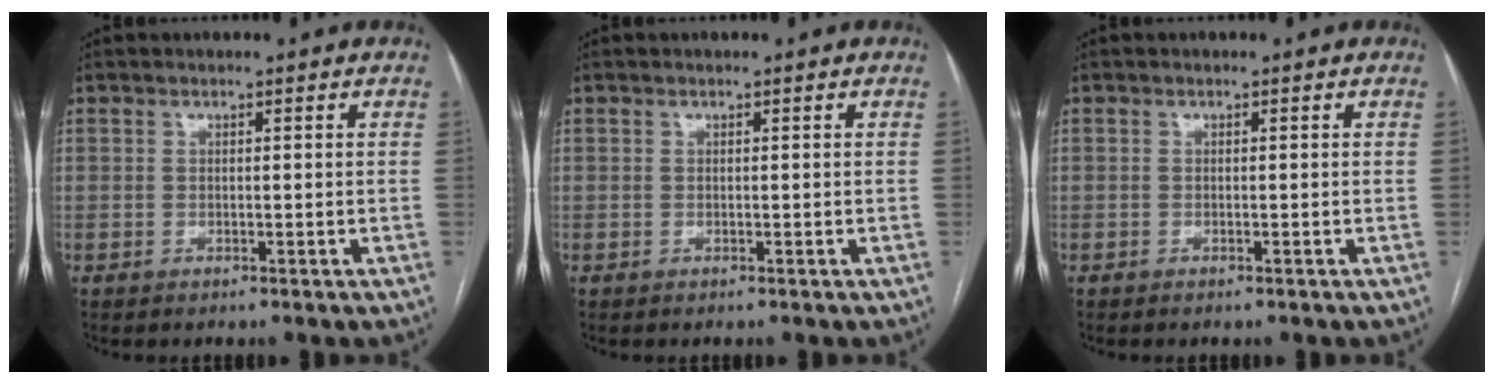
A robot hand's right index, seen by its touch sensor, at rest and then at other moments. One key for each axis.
{"total": 0.0}
{"total": 0.0}